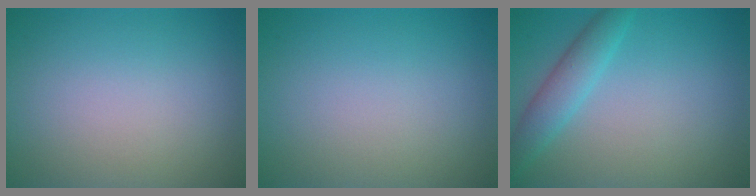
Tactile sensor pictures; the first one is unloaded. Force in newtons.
{"total": 0.0}
{"total": 2.9, "press": 2.9, "slide": 0.1}